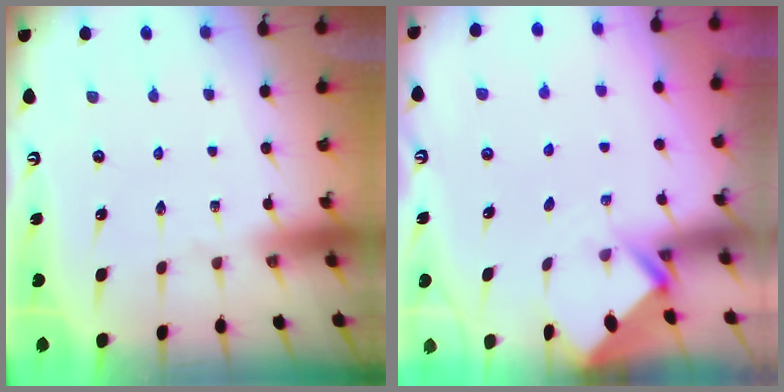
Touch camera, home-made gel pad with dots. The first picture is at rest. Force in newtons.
{"total": 2.2, "press": 2.2, "slide": 0.1}